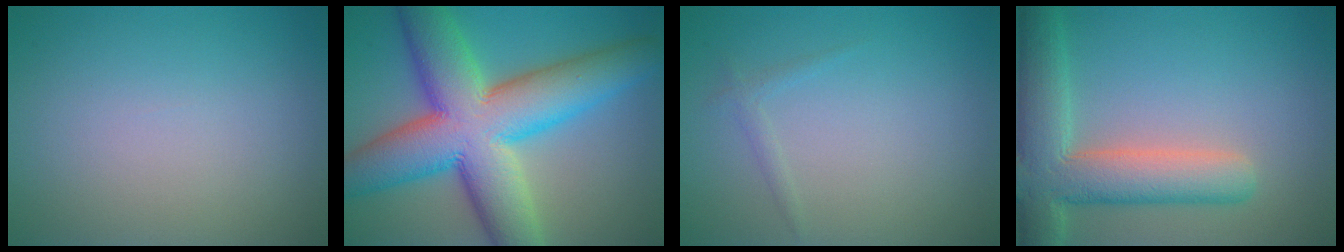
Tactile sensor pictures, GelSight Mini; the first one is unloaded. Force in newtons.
{"total": 14.0, "press": 14.0, "slide": 0.5}
{"total": 0.9, "press": 0.9, "slide": 0.1}
{"total": 7.9, "press": 7.8, "slide": 0.8}